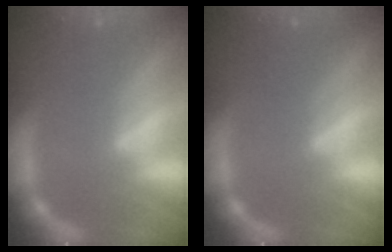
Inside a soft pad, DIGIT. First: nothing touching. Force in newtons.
{"total": 2.0}